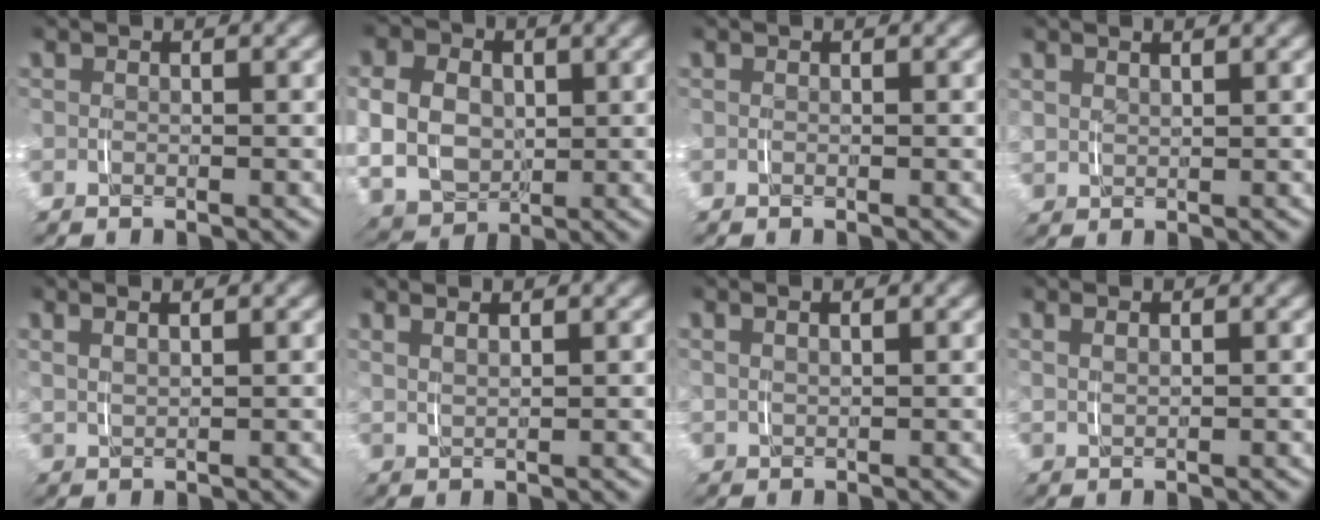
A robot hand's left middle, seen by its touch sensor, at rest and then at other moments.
{"total": 10.0, "force": [0.6, 8.6, 5.1], "torque": [-0.136, -0.031, 0.017]}
{"total": 0.0}
{"total": 1.7, "force": [1.4, 1.0, 0.5], "torque": [-0.017, -0.002, 0.031]}
{"total": 2.1, "force": [1.5, 0.8, 1.1], "torque": [-0.021, 0.005, 0.030]}
{"total": 2.7, "force": [2.1, 0.8, 1.3], "torque": [-0.019, 0.007, 0.038]}
{"total": 1.3, "force": [1.0, 0.7, 0.6], "torque": [-0.015, 0.001, 0.024]}
{"total": 1.3, "force": [1.0, 0.5, 0.7], "torque": [-0.013, 0.002, 0.023]}